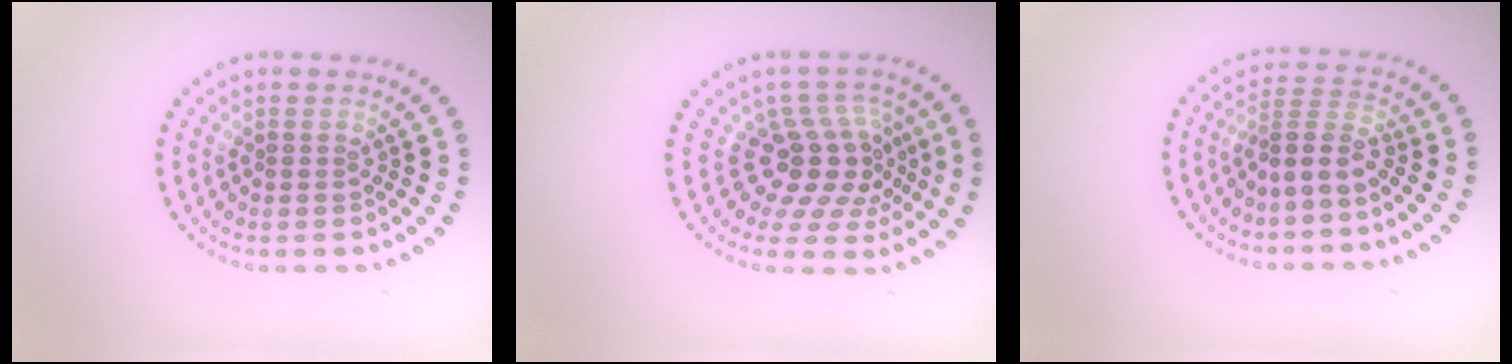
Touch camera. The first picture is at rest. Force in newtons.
{"total": 4.4, "press": 3.4, "slide": 2.8}
{"total": 2.8, "press": 2.0, "slide": 2.0}